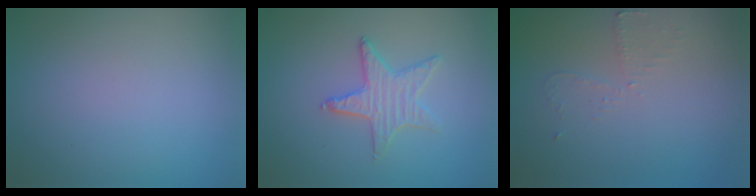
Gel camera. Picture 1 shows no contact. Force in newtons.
{"total": 1.9, "press": 1.9, "slide": 0.2}
{"total": 1.6, "press": 1.5, "slide": 0.2}